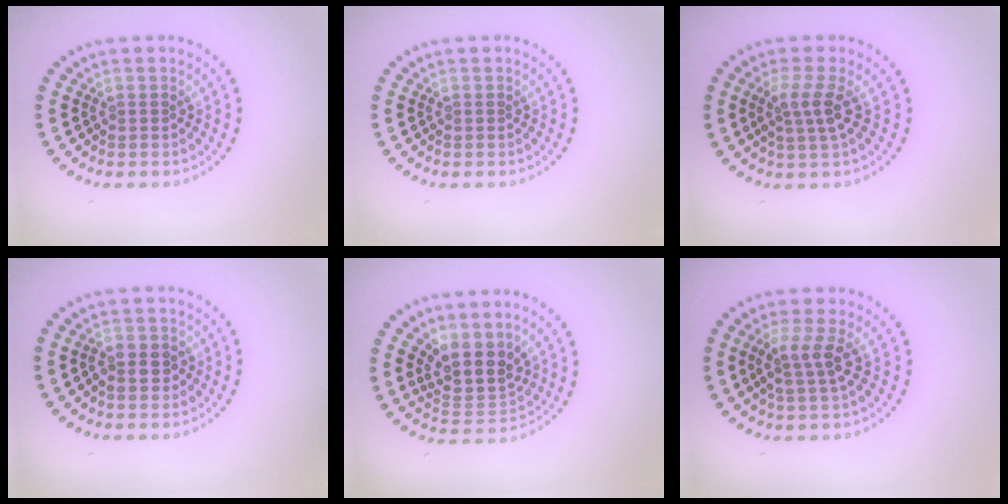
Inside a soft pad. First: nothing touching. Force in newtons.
{"total": 0.0}
{"total": 2.5, "press": 2.0, "slide": 1.6}
{"total": 1.5, "press": 1.5, "slide": 0.5}
{"total": 3.9, "press": 3.1, "slide": 2.3}
{"total": 2.6, "press": 2.0, "slide": 1.6}